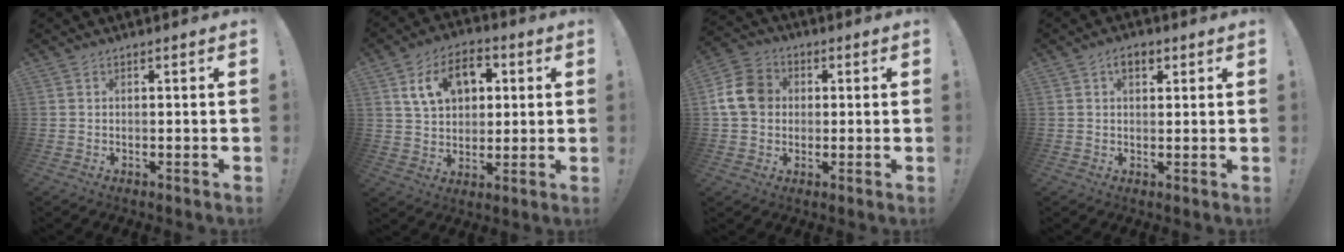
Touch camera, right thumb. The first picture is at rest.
{"total": 14.1, "force": [5.5, 9.8, 8.5], "torque": [-0.132, -0.007, 0.105]}
{"total": 12.7, "force": [1.2, 10.8, 6.5], "torque": [-0.111, 0.013, 0.030]}
{"total": 3.9, "force": [1.7, 2.4, 2.6], "torque": [-0.033, 0.001, 0.026]}